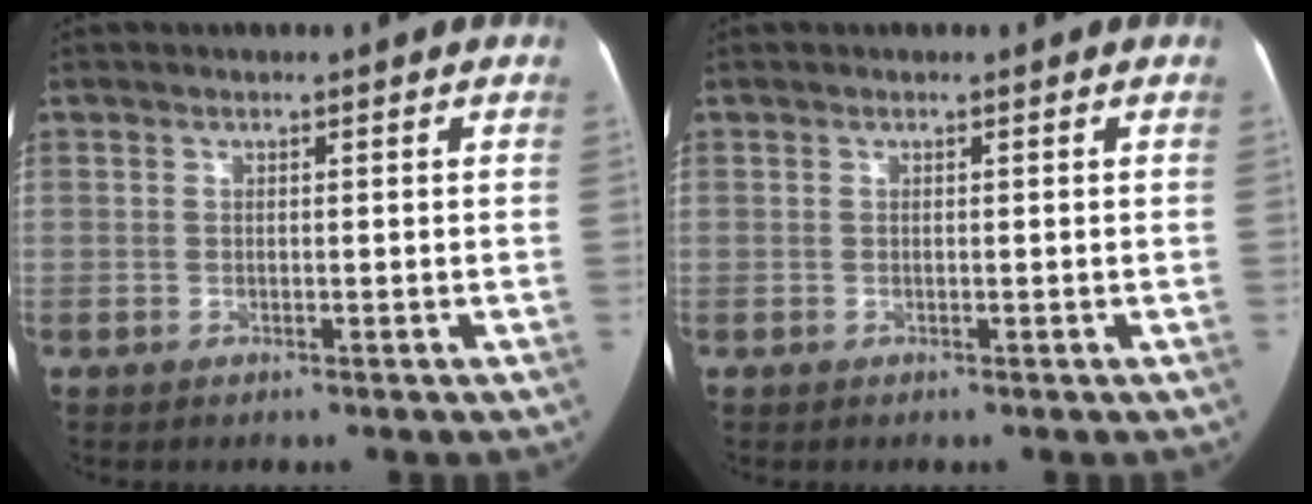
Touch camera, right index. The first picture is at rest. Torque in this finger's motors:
{"motor_torque": [0.24, 0.01, -0.01, 0.01]}